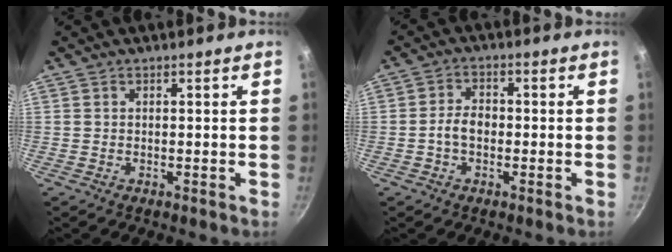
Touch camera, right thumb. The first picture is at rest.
{"total": 4.0, "force": [-0.9, 2.8, 2.8], "torque": [-0.040, 0.020, -0.020]}